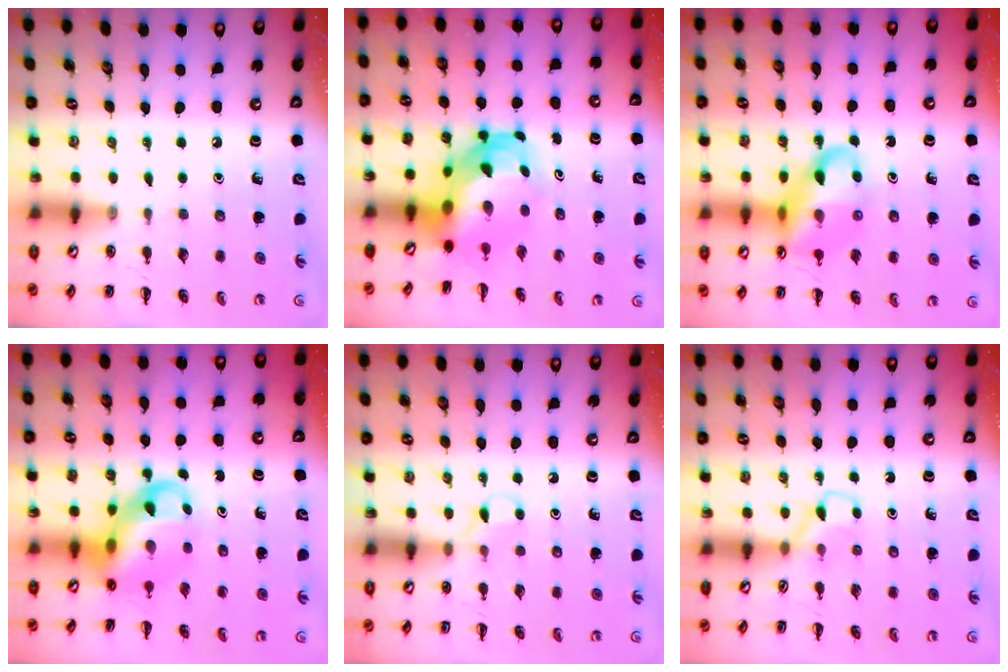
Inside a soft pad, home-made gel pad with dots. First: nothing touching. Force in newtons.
{"total": 6.8, "press": 6.5, "slide": 2.1}
{"total": 15.2, "press": 14.9, "slide": 2.8}
{"total": 8.5, "press": 8.2, "slide": 2.2}
{"total": 3.9, "press": 3.7, "slide": 1.1}
{"total": 3.5, "press": 3.3, "slide": 1.2}